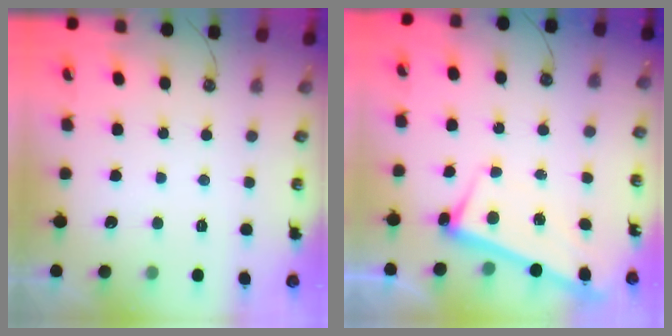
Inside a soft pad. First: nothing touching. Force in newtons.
{"total": 2.9, "press": 2.8, "slide": 0.4}